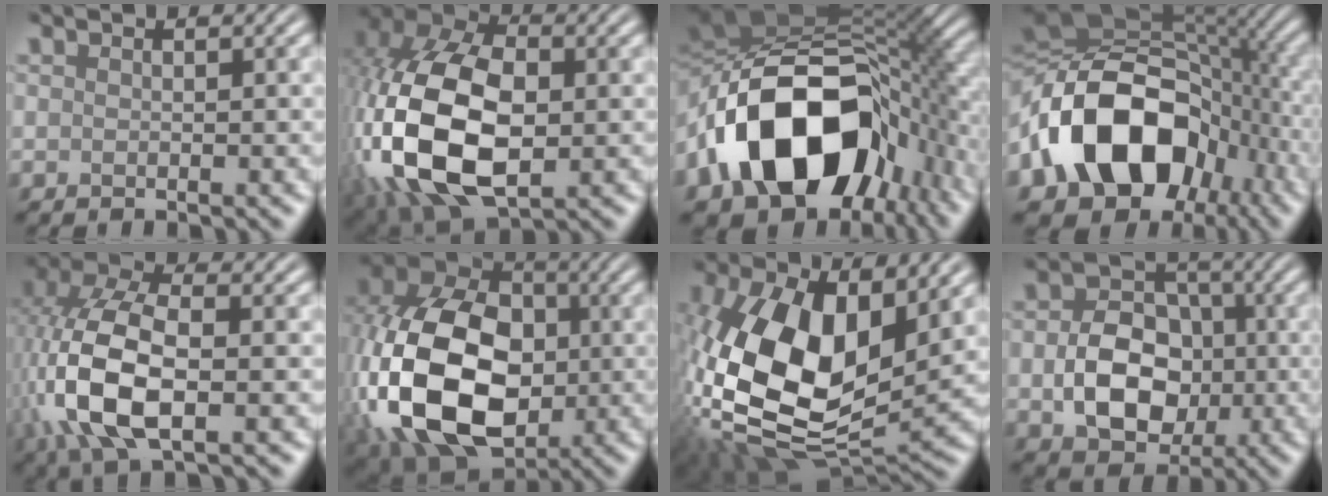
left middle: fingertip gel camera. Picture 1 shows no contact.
{"total": 15.6, "force": [-2.7, 9.8, 11.9], "torque": [-0.265, -0.008, -0.053]}
{"total": 17.3, "force": [-3.6, 11.3, 12.6], "torque": [-0.229, -0.012, -0.052]}
{"total": 16.3, "force": [-3.7, 11.8, 10.6], "torque": [-0.191, -0.003, -0.066]}
{"total": 9.9, "force": [-1.7, 4.9, 8.4], "torque": [-0.186, 0.008, -0.039]}
{"total": 18.4, "force": [-2.6, 13.0, 12.8], "torque": [-0.284, -0.030, -0.043]}
{"total": 16.4, "force": [0.6, 9.4, 13.4], "torque": [-0.290, -0.011, 0.002]}
{"total": 7.3, "force": [-1.0, 5.5, 4.7], "torque": [-0.082, -0.002, -0.012]}